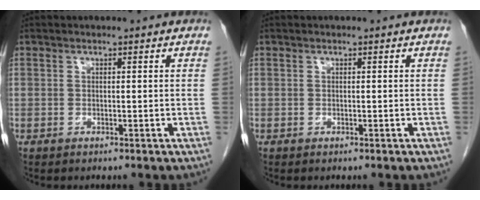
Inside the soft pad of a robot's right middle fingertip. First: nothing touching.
{"total": 0.0}